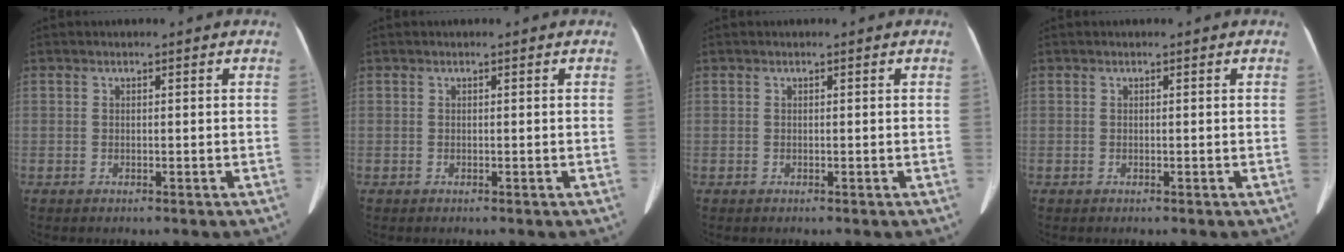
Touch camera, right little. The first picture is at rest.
{"total": 0.0}
{"total": 0.0}
{"total": 0.0}